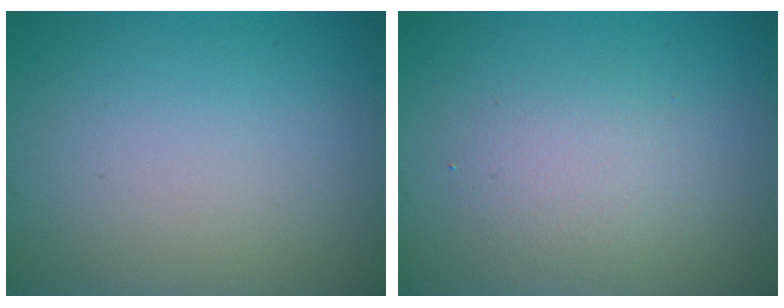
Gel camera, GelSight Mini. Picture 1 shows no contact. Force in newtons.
{"total": 2.1, "press": 2.1, "slide": 0.2}